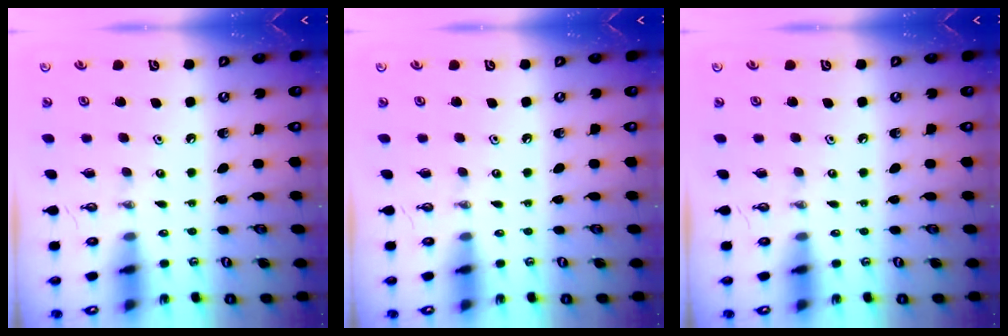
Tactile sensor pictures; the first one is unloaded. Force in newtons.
{"total": 0.0}
{"total": 0.0}